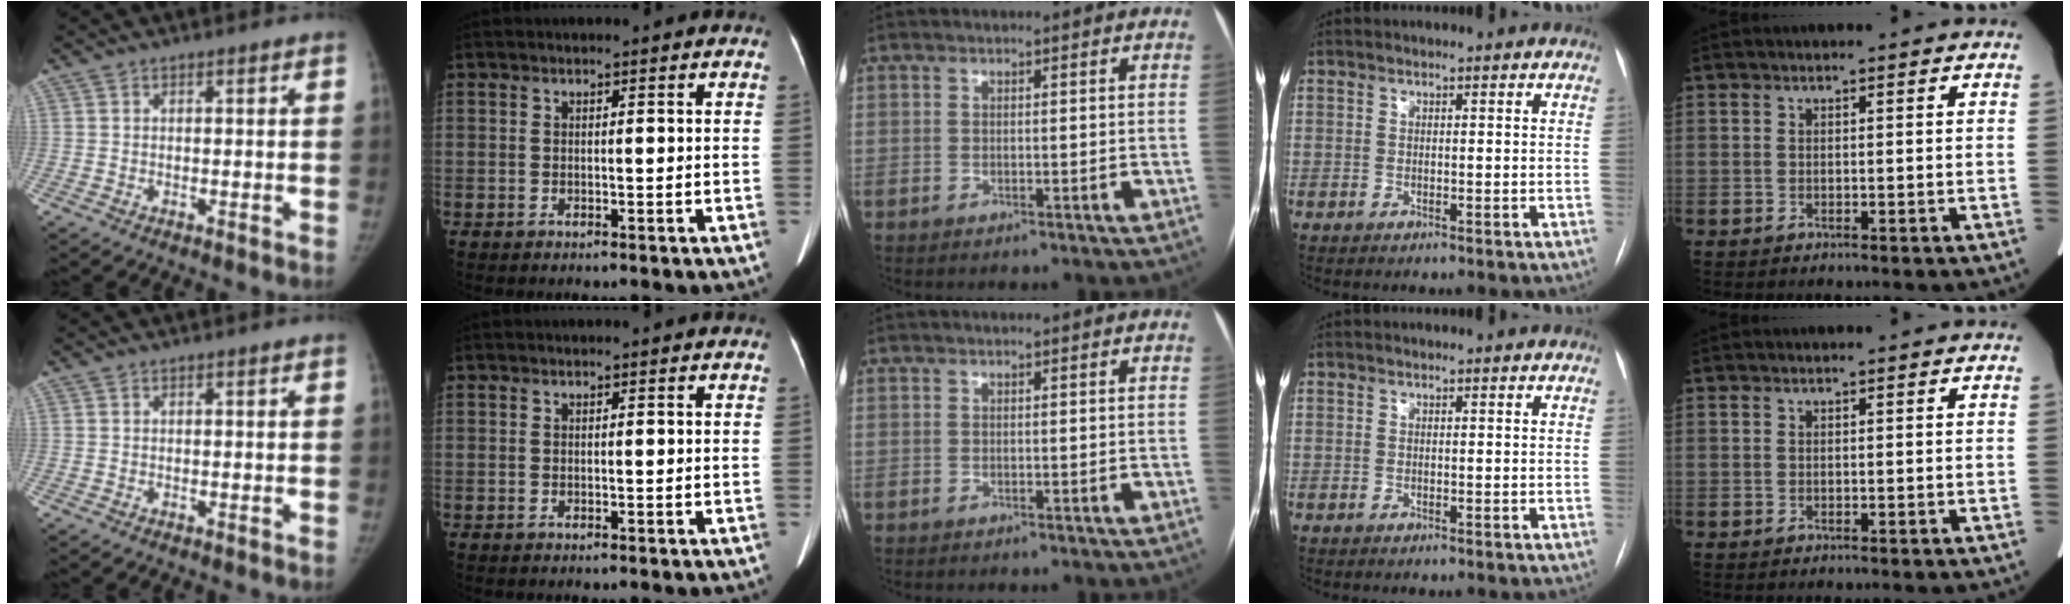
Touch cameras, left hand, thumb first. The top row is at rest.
{}